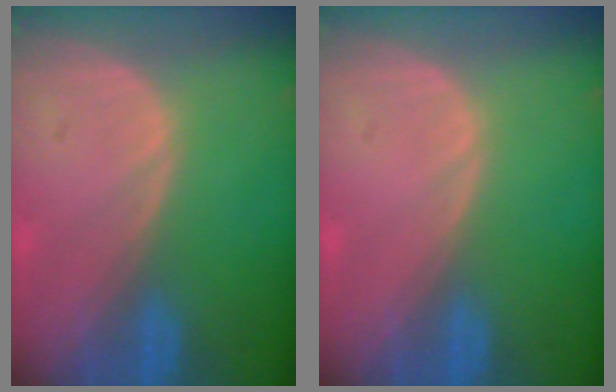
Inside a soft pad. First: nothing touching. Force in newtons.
{"total": 0.0}